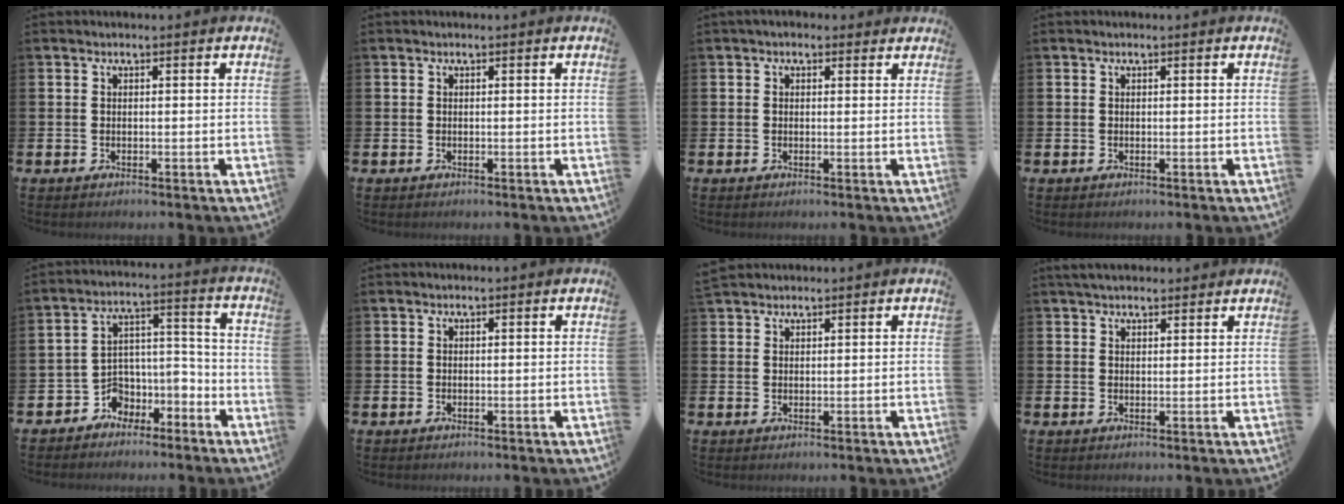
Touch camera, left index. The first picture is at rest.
{"total": 0.0}
{"total": 1.1, "force": [0.6, 0.8, 0.4], "torque": [-0.004, 0.010, 0.010]}
{"total": 0.0}
{"total": 4.3, "force": [-2.7, 3.3, 0.7], "torque": [-0.032, -0.005, -0.057]}
{"total": 0.0}
{"total": 1.9, "force": [1.8, 0.7, 0.1], "torque": [0.008, -0.002, 0.032]}
{"total": 3.1, "force": [2.8, 0.9, 0.8], "torque": [-0.009, -0.008, 0.050]}